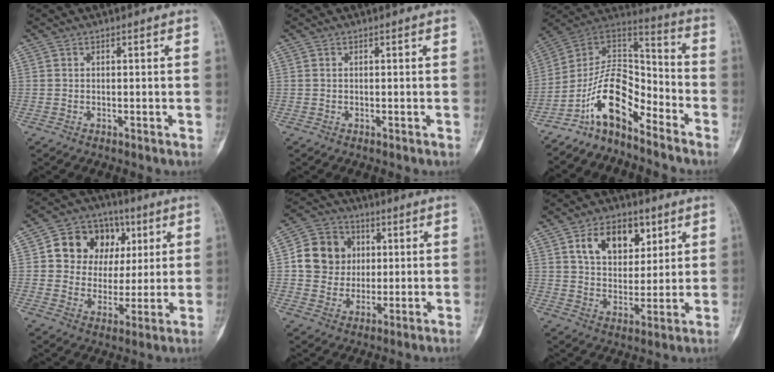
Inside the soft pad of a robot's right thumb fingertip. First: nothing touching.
{"total": 0.0}
{"total": 13.5, "force": [-8.6, 6.1, 8.5], "torque": [-0.126, 0.104, -0.166]}
{"total": 14.7, "force": [4.2, 12.0, 7.4], "torque": [-0.066, 0.007, 0.071]}
{"total": 11.8, "force": [1.8, 10.7, 4.6], "torque": [-0.047, 0.006, 0.029]}
{"total": 12.3, "force": [5.4, 8.0, 7.7], "torque": [-0.082, -0.021, 0.094]}